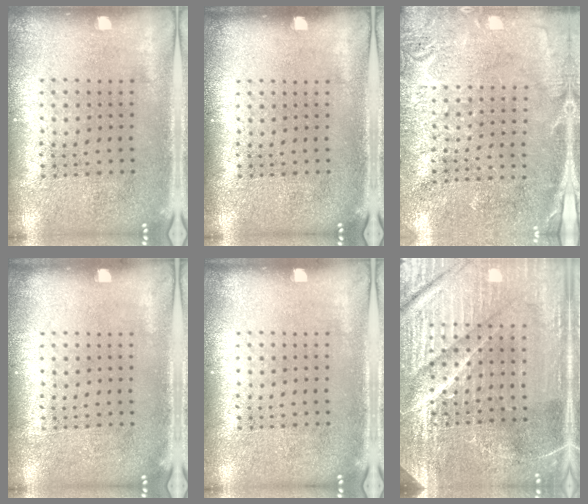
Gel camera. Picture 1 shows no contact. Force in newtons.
{"total": 0.0}
{"total": 2.7, "press": 2.6, "slide": 0.6}
{"total": 0.0}
{"total": 0.0}
{"total": 5.5, "press": 5.1, "slide": 2.1}